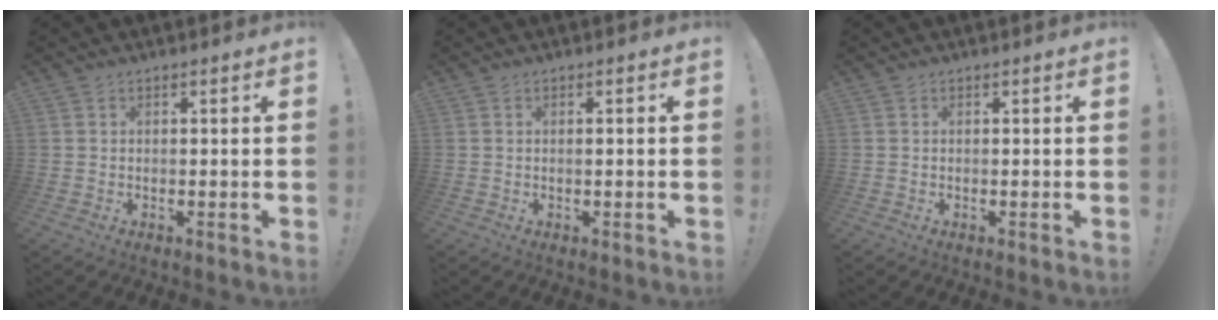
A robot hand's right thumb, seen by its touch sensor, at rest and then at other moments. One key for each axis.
{"total": 1.1, "fx": -0.2, "fy": -0.2, "fz": 1.1, "tx": -0.019, "ty": 0.001, "tz": -0.006}
{"total": 0.0}